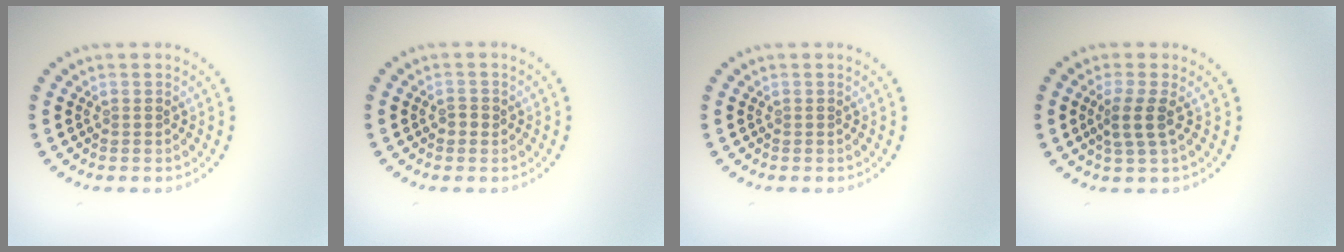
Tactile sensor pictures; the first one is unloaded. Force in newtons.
{"total": 1.0, "press": 1.0, "slide": 0.4}
{"total": 0.0}
{"total": 2.3, "press": 1.9, "slide": 1.4}